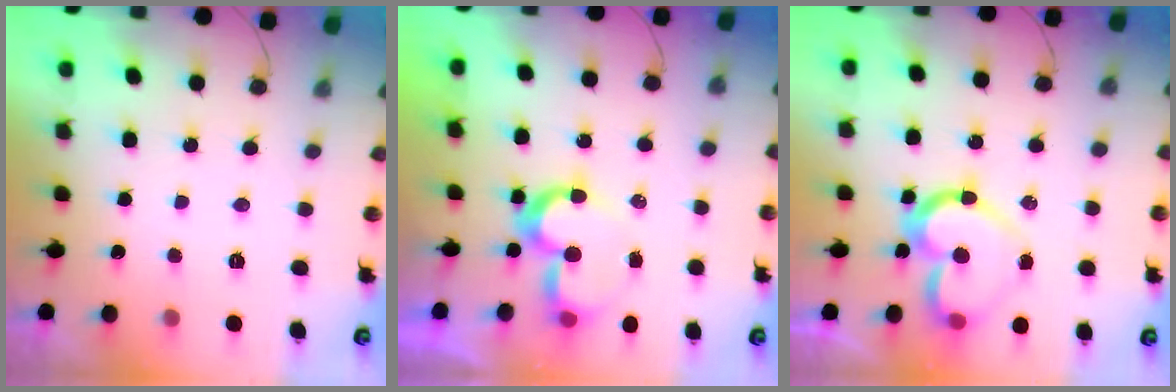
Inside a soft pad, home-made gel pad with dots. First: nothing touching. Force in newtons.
{"total": 8.7, "press": 8.7, "slide": 0.1}
{"total": 14.9, "press": 14.8, "slide": 1.4}